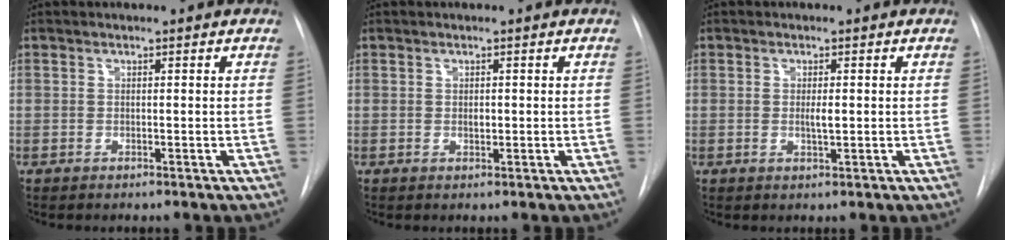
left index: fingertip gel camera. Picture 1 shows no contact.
{"total": 0.7, "force": [0.2, 0.5, 0.5], "torque": [-0.009, -0.001, 0.003]}
{"total": 1.6, "force": [0.1, 0.3, 1.6], "torque": [-0.030, -0.002, 0.002]}